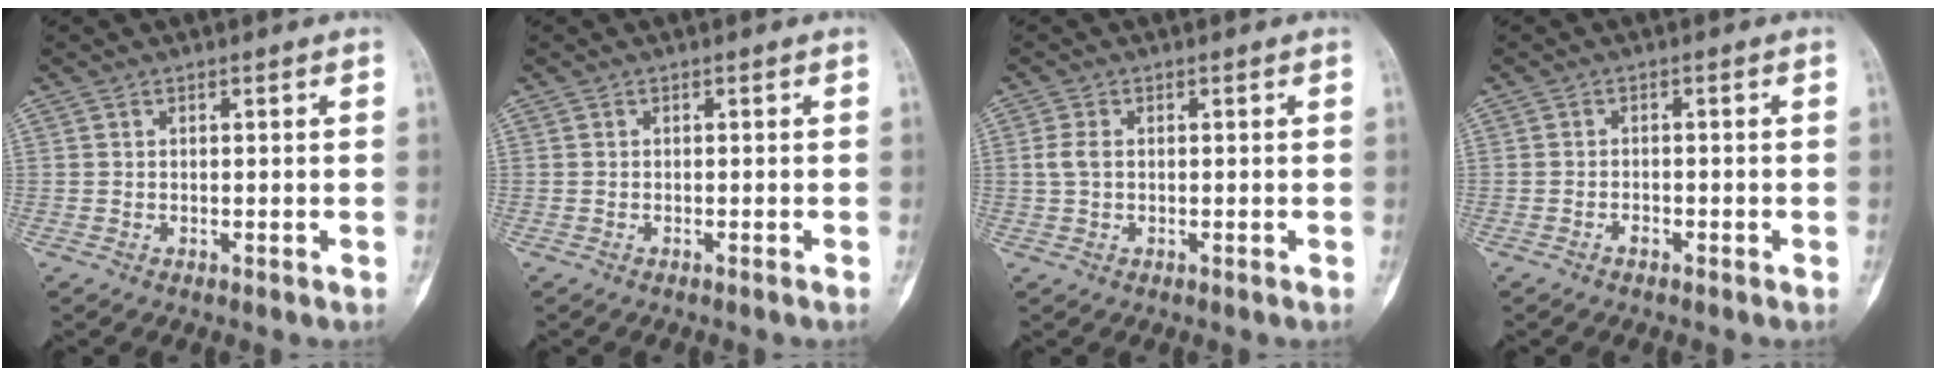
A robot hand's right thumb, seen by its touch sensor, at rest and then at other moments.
{"total": 0.5, "force": [-0.4, -0.1, 0.3], "torque": [-0.004, 0.004, -0.007]}
{"total": 2.2, "force": [0.0, 1.2, 1.8], "torque": [-0.050, 0.004, -0.002]}
{"total": 1.1, "force": [-0.8, 0.5, 0.5], "torque": [-0.014, 0.005, -0.013]}